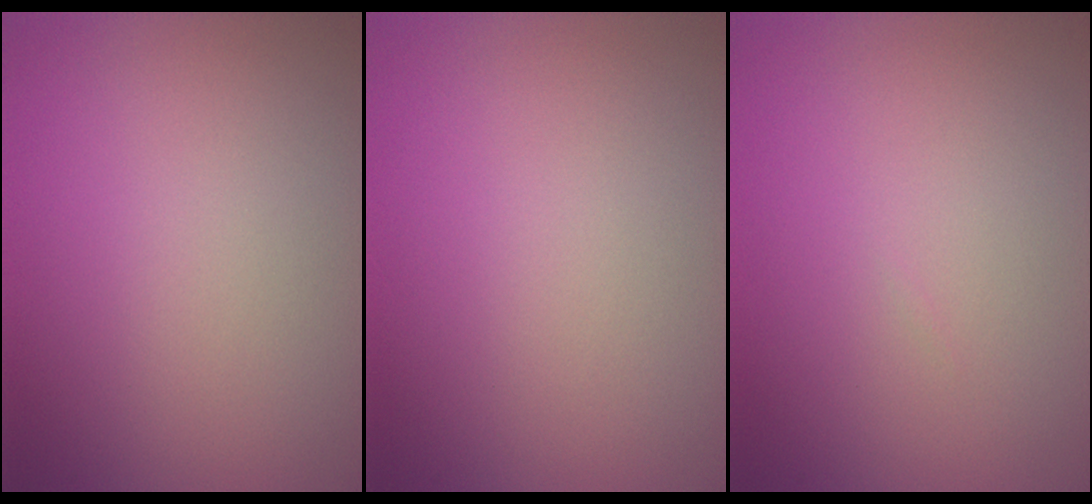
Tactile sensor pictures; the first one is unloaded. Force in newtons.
{"total": 0.0}
{"total": 0.0}